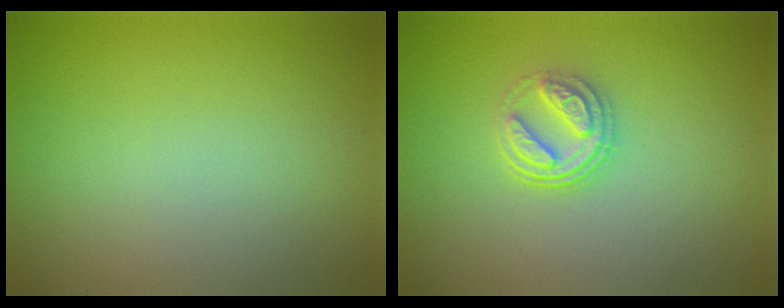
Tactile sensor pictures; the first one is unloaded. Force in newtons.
{"total": 3.1, "press": 2.6, "slide": 1.7}